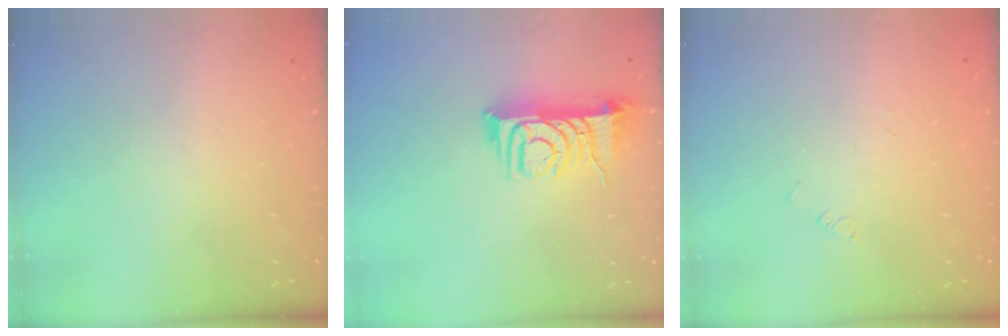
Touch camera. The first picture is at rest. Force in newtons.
{"total": 9.5, "press": 9.5, "slide": 0.7}
{"total": 1.4, "press": 1.3, "slide": 0.3}